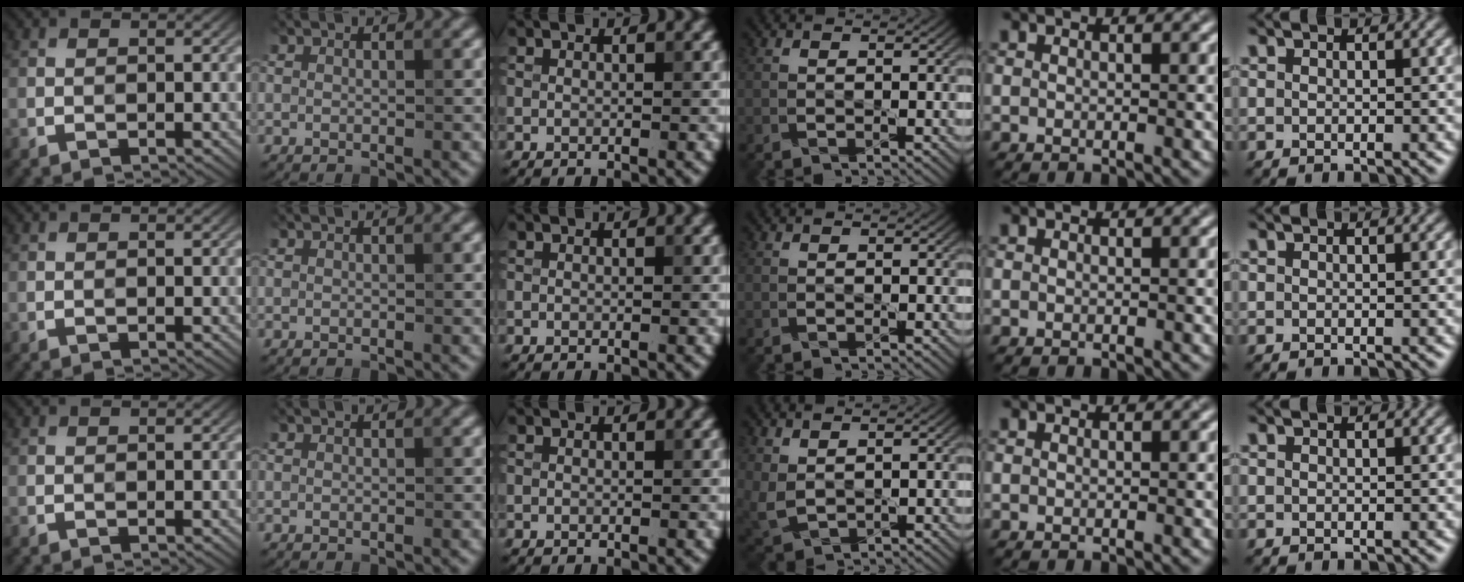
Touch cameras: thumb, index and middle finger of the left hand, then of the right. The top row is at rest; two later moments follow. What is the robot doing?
{"motion": "pour", "object": "kettle"}